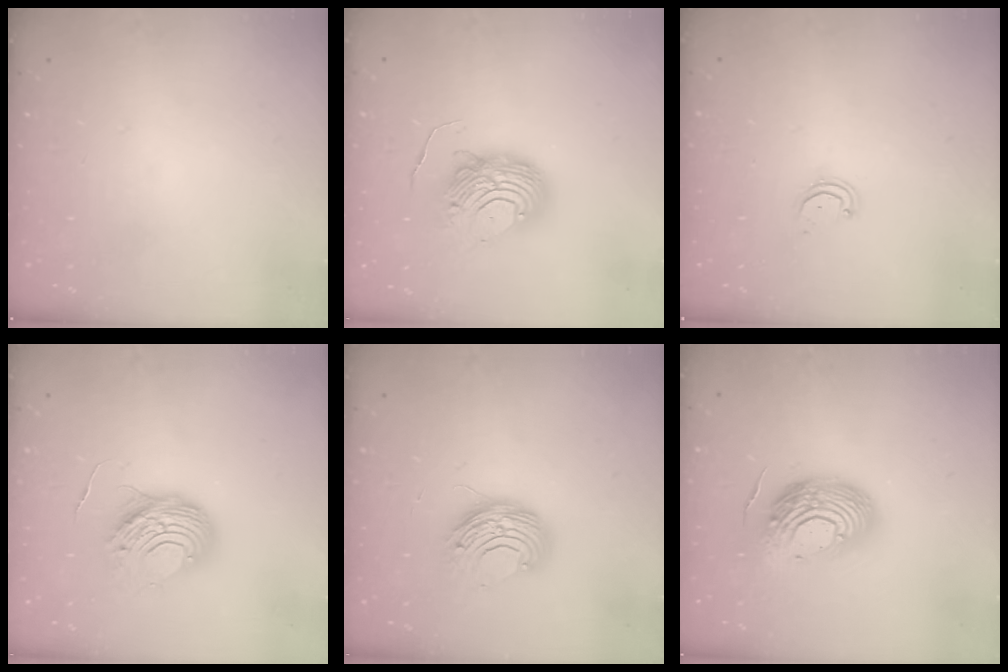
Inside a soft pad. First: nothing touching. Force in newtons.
{"total": 10.2, "press": 10.2, "slide": 1.1}
{"total": 2.6, "press": 2.6, "slide": 0.2}
{"total": 11.1, "press": 11.1, "slide": 0.9}
{"total": 9.1, "press": 9.1, "slide": 0.5}
{"total": 18.7, "press": 18.7, "slide": 1.6}